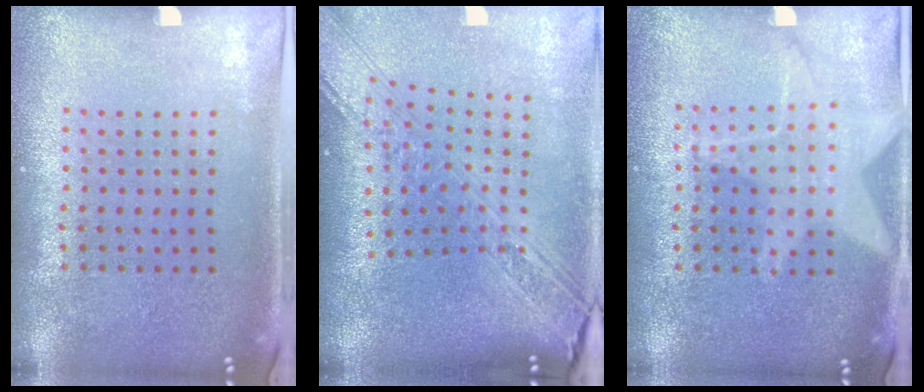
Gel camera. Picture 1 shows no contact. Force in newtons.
{"total": 3.3, "press": 2.5, "slide": 2.1}
{"total": 1.3, "press": 1.3, "slide": 0.5}